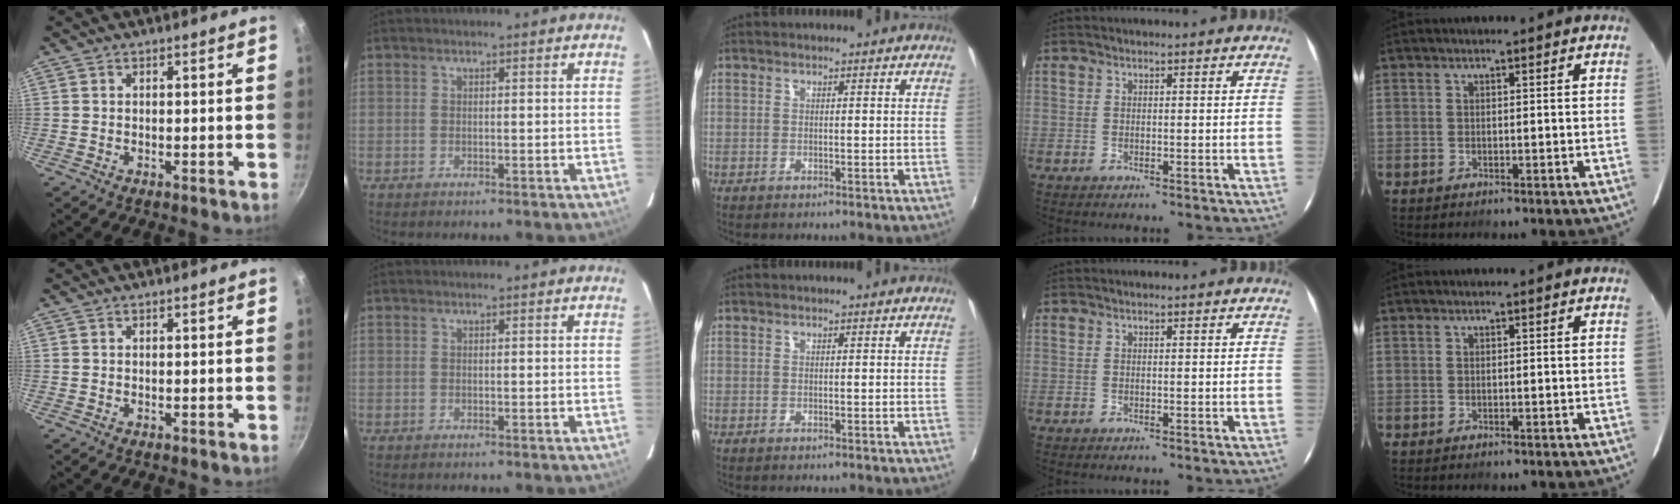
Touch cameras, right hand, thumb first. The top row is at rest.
{}